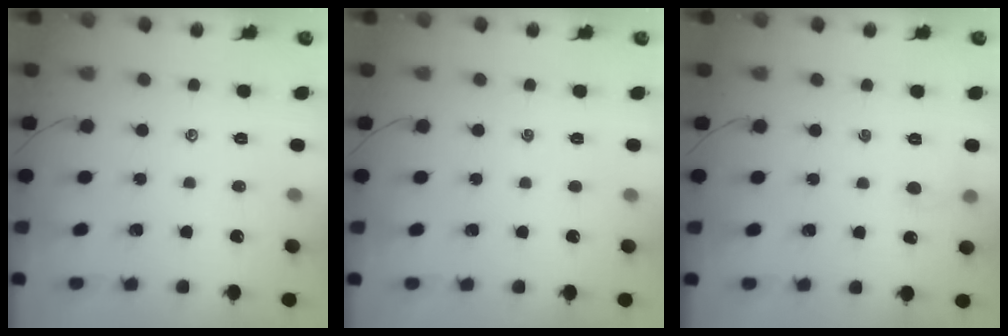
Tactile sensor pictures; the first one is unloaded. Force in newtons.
{"total": 0.0}
{"total": 5.0, "press": 4.8, "slide": 1.5}